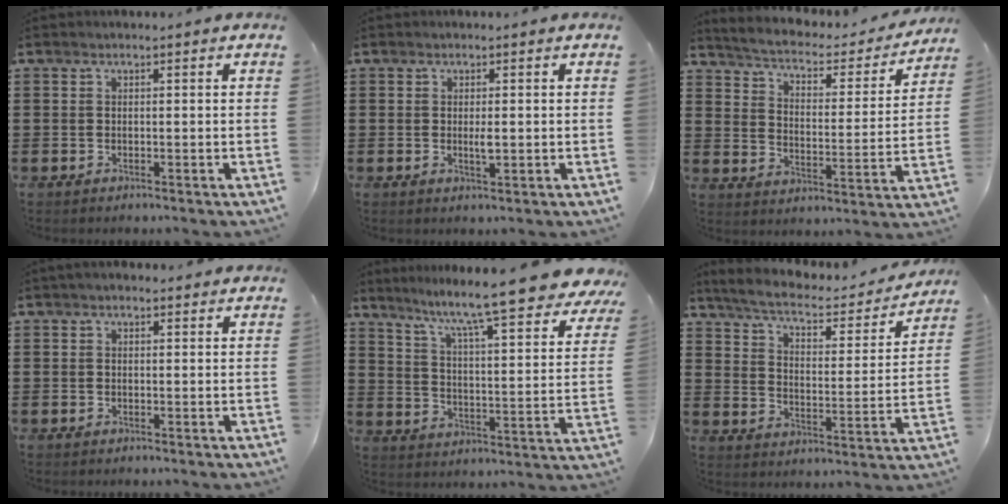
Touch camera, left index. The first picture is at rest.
{"total": 1.8, "force": [0.1, 0.4, 1.8], "torque": [-0.033, -0.002, 0.002]}
{"total": 3.1, "force": [2.7, 0.7, 1.3], "torque": [-0.042, -0.026, 0.037]}
{"total": 1.1, "force": [0.7, 0.7, 0.5], "torque": [-0.011, 0.006, 0.013]}
{"total": 9.8, "force": [8.3, -0.9, 5.2], "torque": [-0.114, -0.070, 0.129]}
{"total": 5.1, "force": [4.5, 1.1, 2.3], "torque": [-0.068, -0.028, 0.072]}